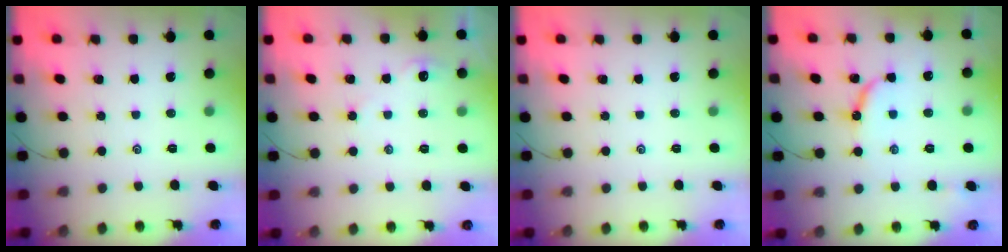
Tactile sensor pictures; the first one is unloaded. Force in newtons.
{"total": 1.9, "press": 1.8, "slide": 0.3}
{"total": 0.0}
{"total": 7.0, "press": 7.0, "slide": 0.3}